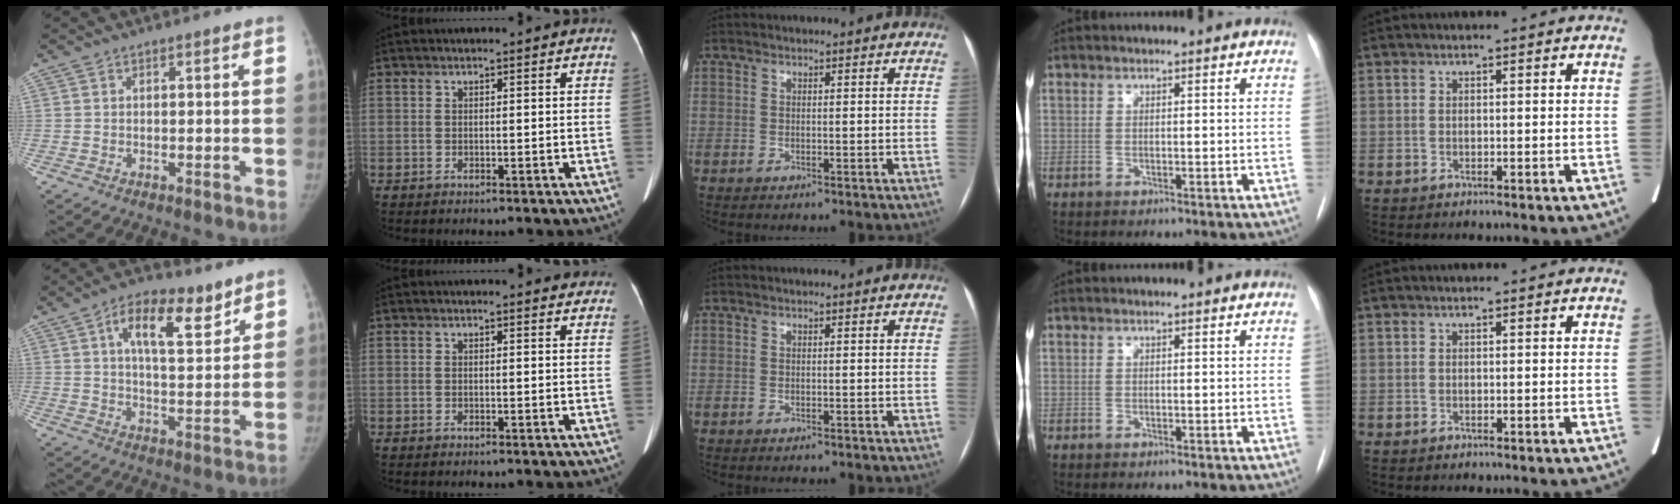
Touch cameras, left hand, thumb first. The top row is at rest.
{"thumb": {"total": 12.0, "force": [6.4, 5.3, 8.6], "torque": [-0.113, -0.026, 0.104]}, "index": {"total": 2.0, "force": [1.9, 0.6, 0.3], "torque": [-0.007, -0.002, 0.007]}}